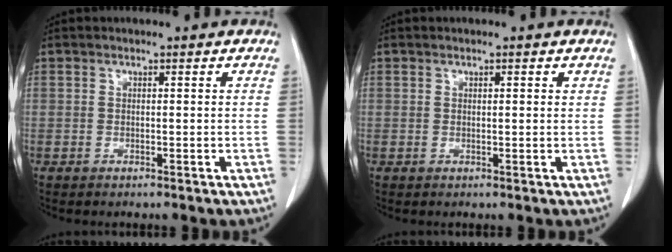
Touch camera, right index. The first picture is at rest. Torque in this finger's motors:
{"motor_torque": [-0.06, 0.01, -0.01, -0.01]}